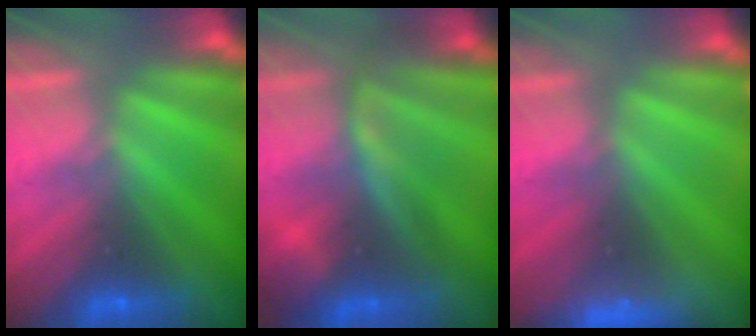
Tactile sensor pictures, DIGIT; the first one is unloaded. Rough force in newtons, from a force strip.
{"total": 8.2}
{"total": 3.2}